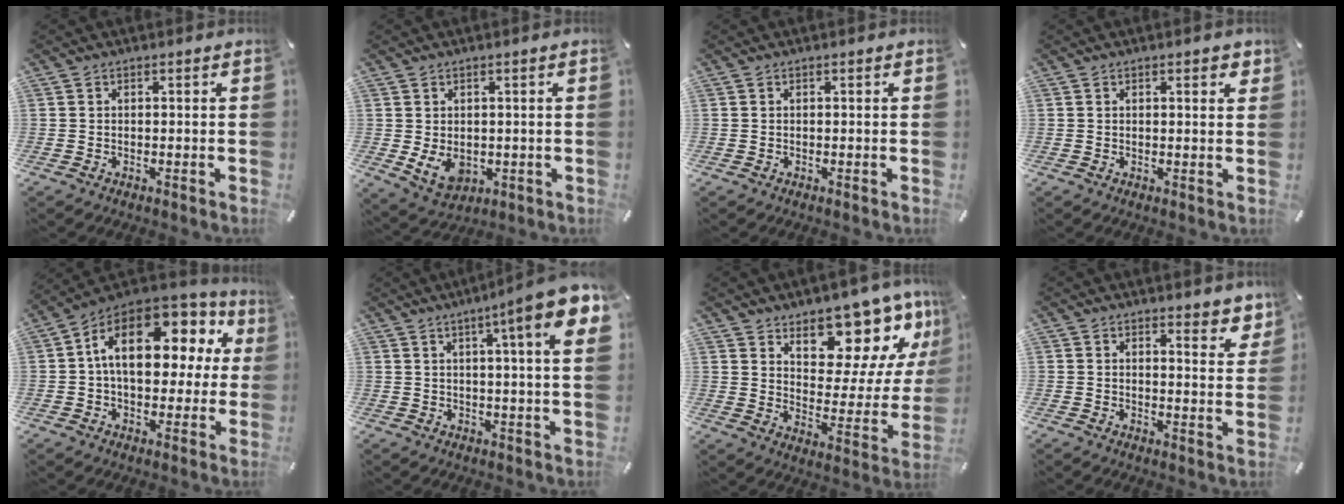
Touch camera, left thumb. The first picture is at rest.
{"total": 6.3, "force": [-0.2, 5.2, 3.6], "torque": [-0.074, -0.003, -0.002]}
{"total": 0.0}
{"total": 1.6, "force": [0.9, 0.4, 1.2], "torque": [-0.019, -0.002, 0.014]}
{"total": 17.4, "force": [5.3, 10.5, 12.8], "torque": [-0.199, -0.020, 0.094]}
{"total": 12.5, "force": [5.7, 0.5, 11.1], "torque": [-0.168, -0.034, 0.081]}
{"total": 13.8, "force": [11.4, 6.6, 4.2], "torque": [-0.033, -0.122, 0.196]}
{"total": 4.7, "force": [4.1, 1.8, 1.5], "torque": [-0.003, -0.039, 0.069]}